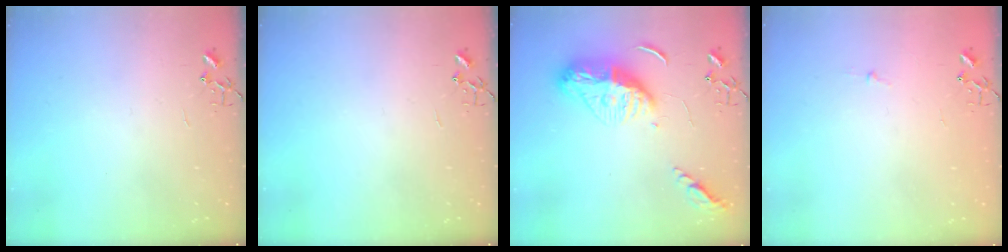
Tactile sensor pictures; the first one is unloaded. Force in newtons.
{"total": 0.0}
{"total": 14.6, "press": 14.5, "slide": 1.2}
{"total": 2.7, "press": 2.7, "slide": 0.3}